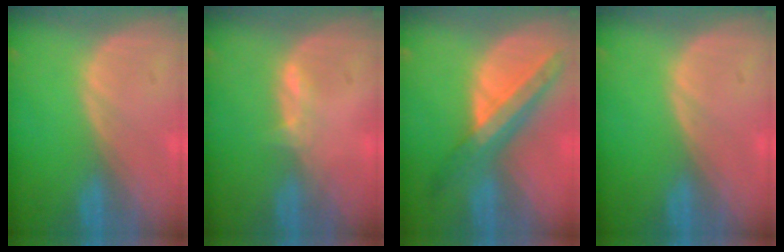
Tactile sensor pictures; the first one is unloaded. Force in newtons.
{"total": 1.6, "press": 1.5, "slide": 0.6}
{"total": 8.7, "press": 7.6, "slide": 4.2}
{"total": 0.0}